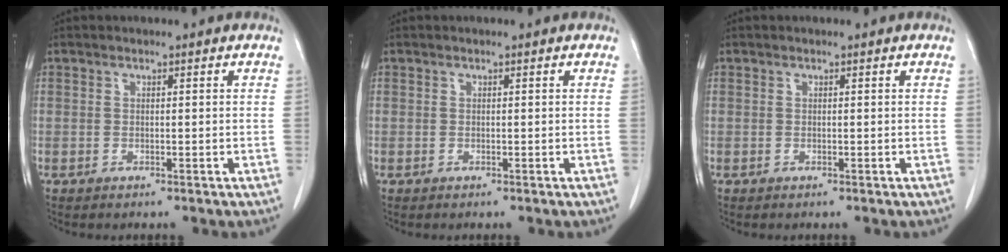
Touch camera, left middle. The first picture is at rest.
{"total": 0.0}
{"total": 0.0}